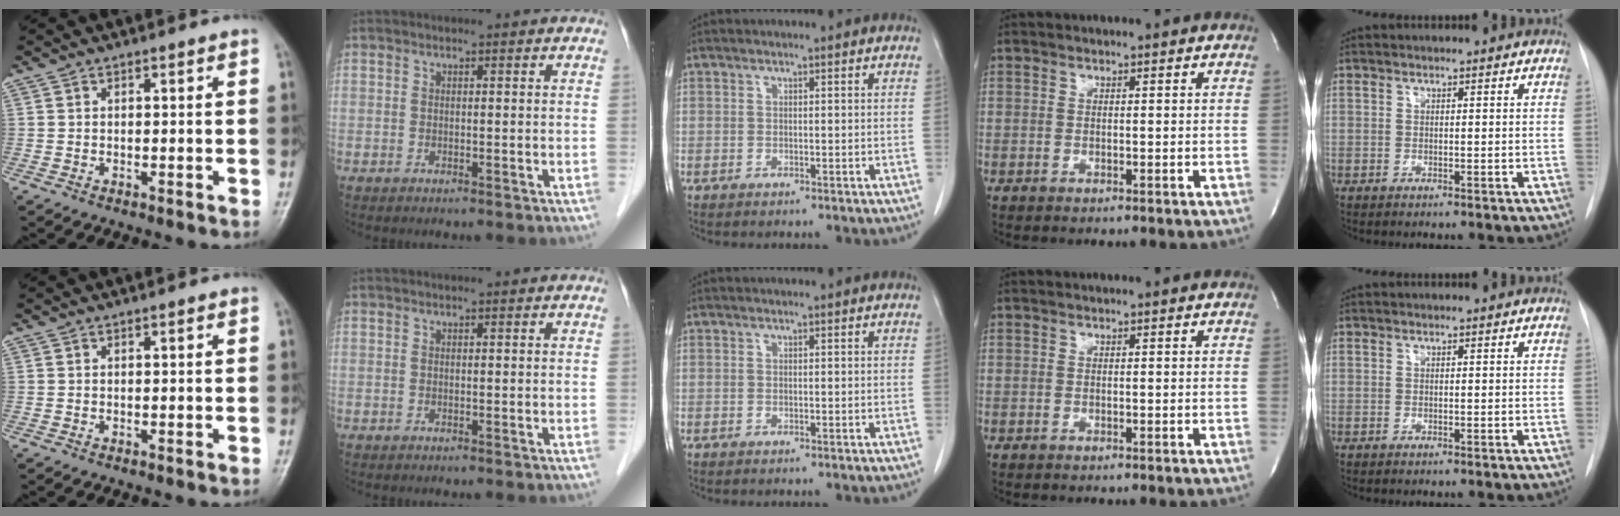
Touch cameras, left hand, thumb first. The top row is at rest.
{}